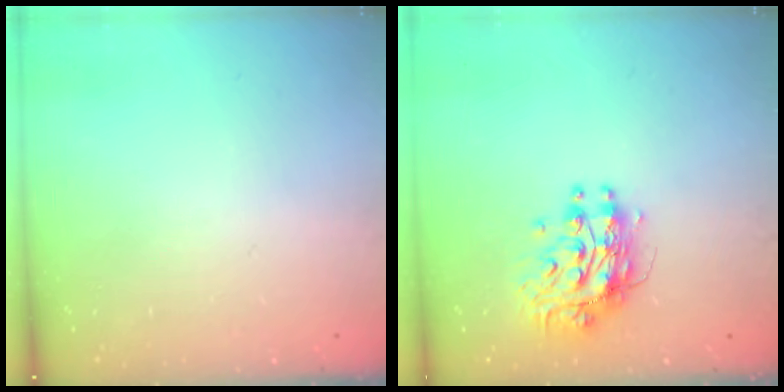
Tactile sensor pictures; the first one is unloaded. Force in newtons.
{"total": 9.7, "press": 9.6, "slide": 0.9}